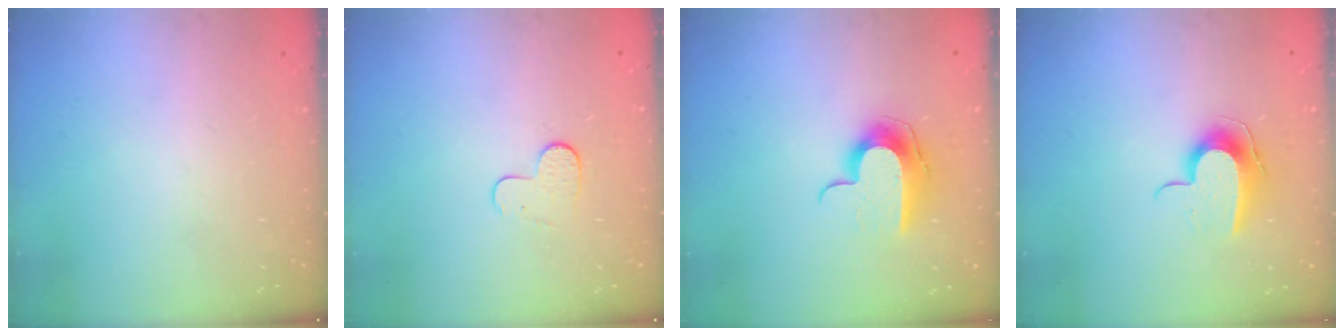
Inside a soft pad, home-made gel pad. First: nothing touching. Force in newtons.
{"total": 6.2, "press": 6.1, "slide": 0.6}
{"total": 9.9, "press": 9.9, "slide": 0.2}
{"total": 10.7, "press": 10.6, "slide": 0.8}